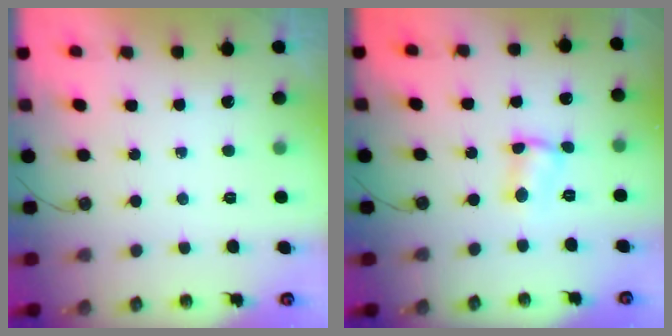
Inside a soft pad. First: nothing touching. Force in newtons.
{"total": 2.9, "press": 2.9, "slide": 0.2}